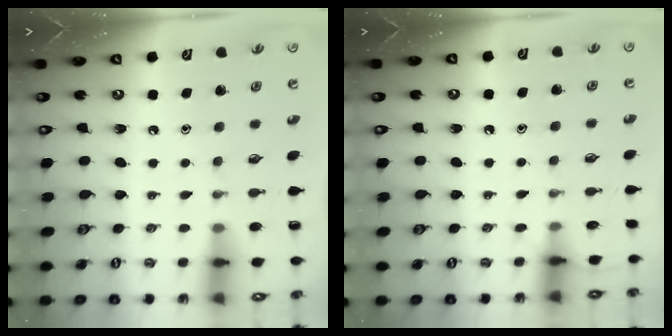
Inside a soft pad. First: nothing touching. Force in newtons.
{"total": 4.8, "press": 4.8, "slide": 0.6}